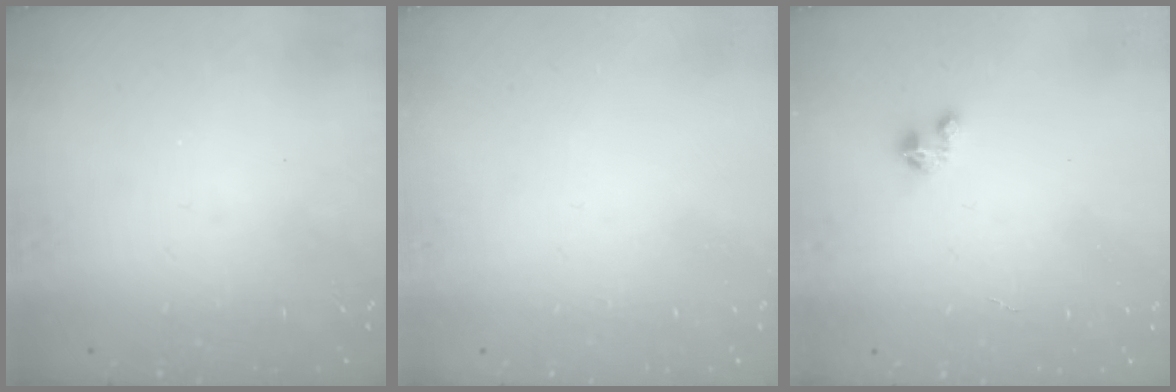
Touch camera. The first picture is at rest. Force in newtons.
{"total": 0.0}
{"total": 2.0, "press": 2.0, "slide": 0.1}